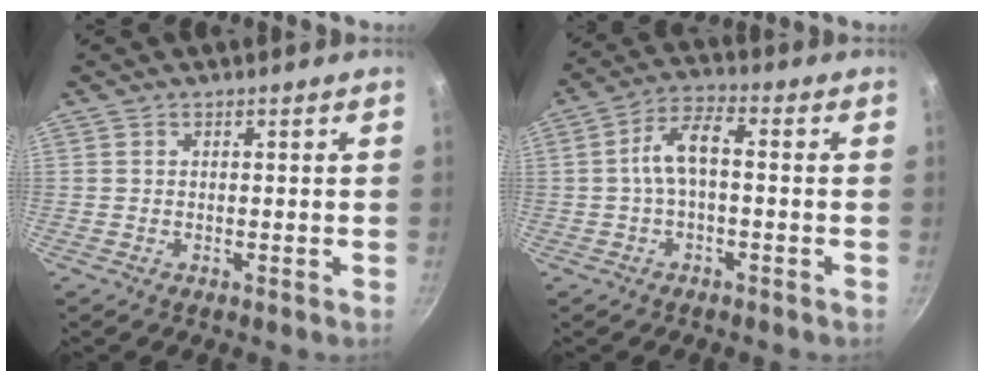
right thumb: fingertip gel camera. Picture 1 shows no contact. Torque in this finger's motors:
{"motor_torque": [0.18, 0.00, 0.89, -0.31, 0.07]}